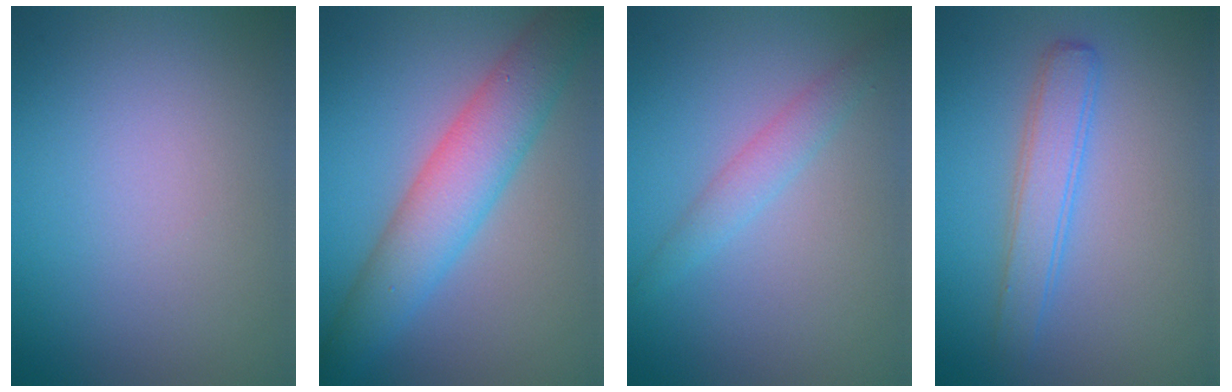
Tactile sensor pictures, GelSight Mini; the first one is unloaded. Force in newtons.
{"total": 6.3, "press": 6.3, "slide": 0.1}
{"total": 2.0, "press": 2.0, "slide": 0.0}
{"total": 2.9, "press": 2.9, "slide": 0.1}